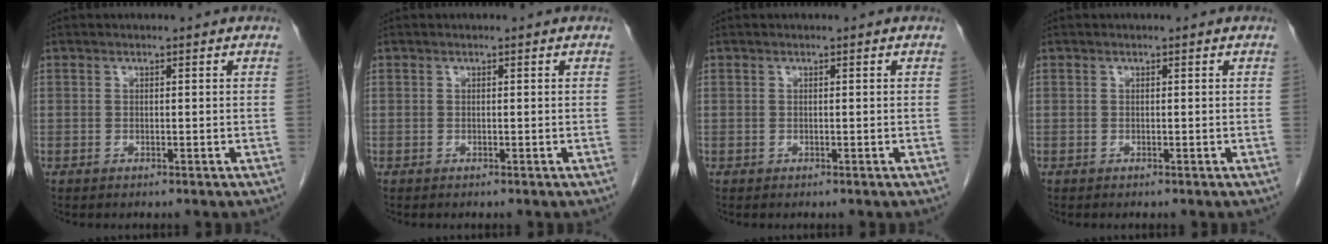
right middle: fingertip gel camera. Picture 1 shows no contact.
{"total": 0.0}
{"total": 0.0}
{"total": 0.0}